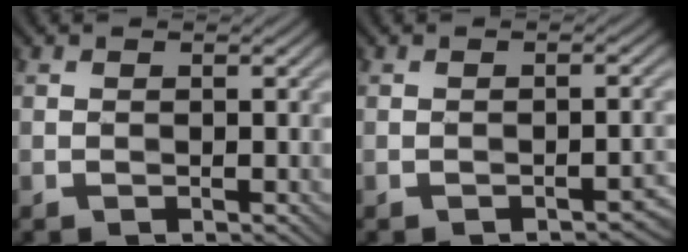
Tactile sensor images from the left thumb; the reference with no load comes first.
{"total": 1.6, "force": [-1.2, 0.4, 1.0], "torque": [-0.009, 0.005, -0.013]}